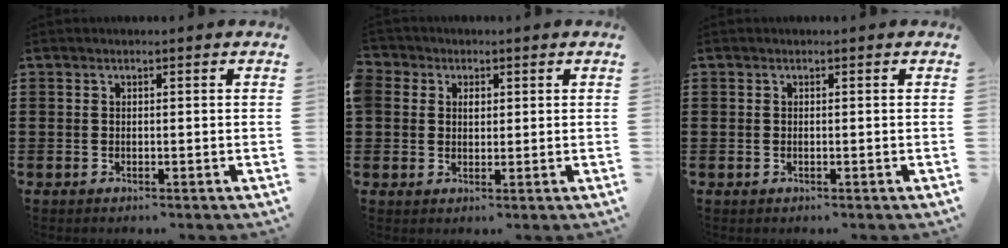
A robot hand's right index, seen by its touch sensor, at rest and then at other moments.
{"total": 2.7, "force": [1.0, 2.4, 0.3], "torque": [-0.020, 0.014, 0.016]}
{"total": 0.0}